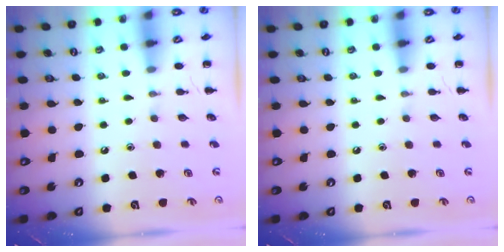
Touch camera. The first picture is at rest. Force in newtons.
{"total": 0.0}